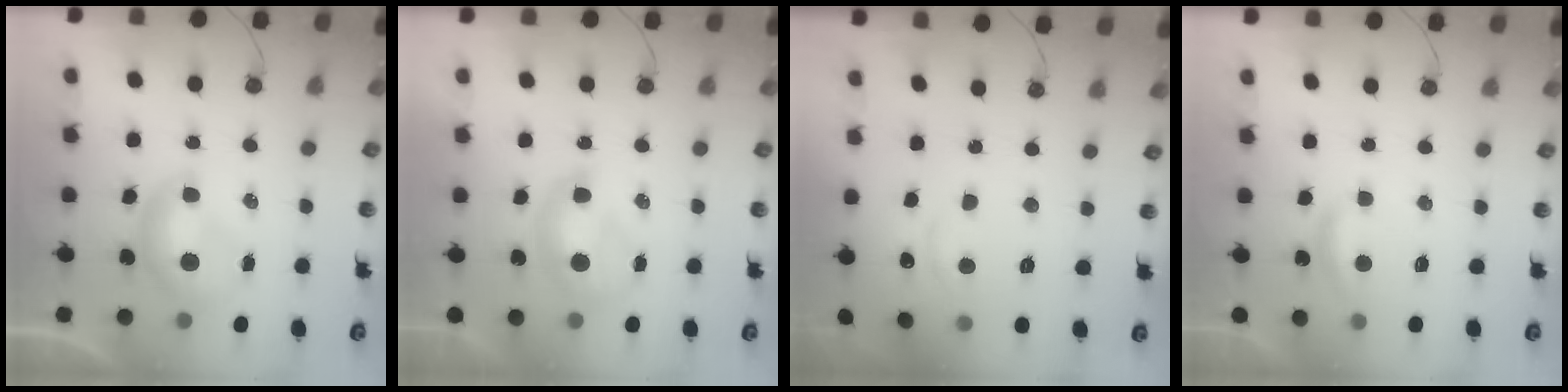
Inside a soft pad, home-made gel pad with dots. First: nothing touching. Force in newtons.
{"total": 1.2, "press": 1.2, "slide": 0.3}
{"total": 1.4, "press": 1.1, "slide": 0.9}
{"total": 2.3, "press": 2.3, "slide": 0.4}